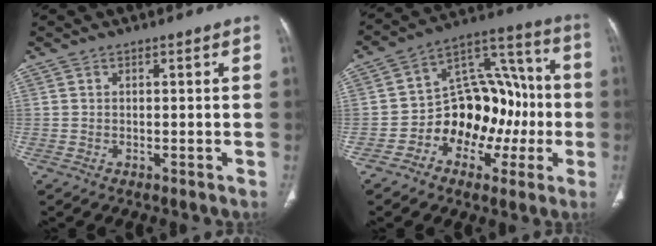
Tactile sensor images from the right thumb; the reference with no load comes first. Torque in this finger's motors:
{"motor_torque": [1.60, 1.76, 0.96, -0.74, 0.10]}